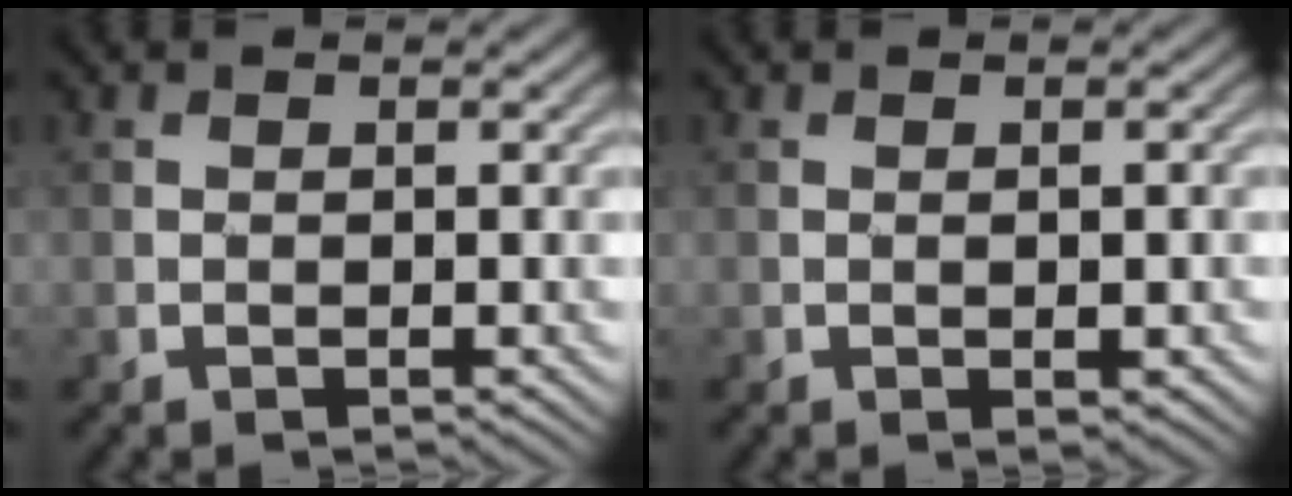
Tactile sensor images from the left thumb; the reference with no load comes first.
{"total": 1.2, "force": [-0.1, 0.3, 1.1], "torque": [-0.016, 0.001, 0.000]}